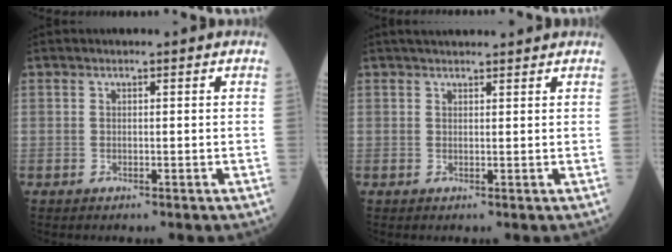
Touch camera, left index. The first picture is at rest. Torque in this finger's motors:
{"motor_torque": [-0.29, -0.62, 0.15, 0.04]}